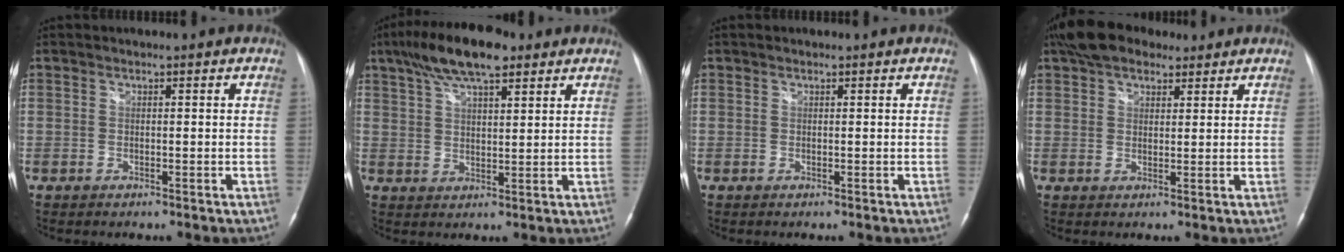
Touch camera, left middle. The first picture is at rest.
{"total": 11.5, "force": [7.7, 3.3, 7.9], "torque": [-0.145, 0.024, 0.135]}
{"total": 0.0}
{"total": 8.7, "force": [6.5, 4.2, 4.0], "torque": [-0.070, 0.033, 0.114]}